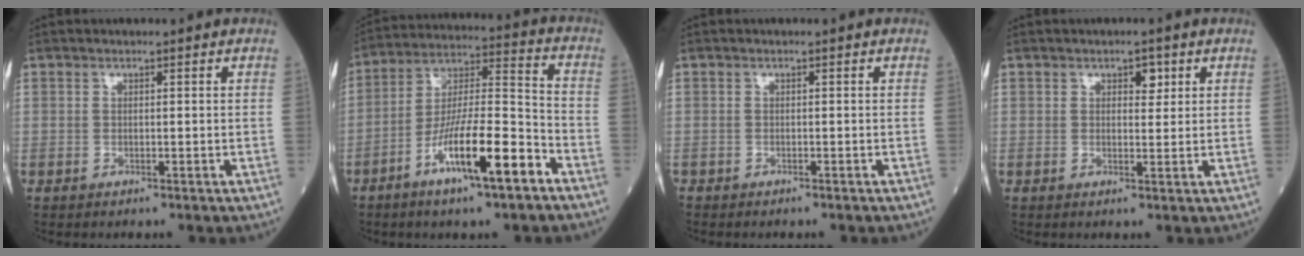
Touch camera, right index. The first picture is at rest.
{"total": 14.4, "force": [-7.4, 1.8, 12.2], "torque": [-0.218, -0.005, -0.132]}
{"total": 0.8, "force": [-0.8, 0.1, 0.2], "torque": [-0.002, 0.000, -0.014]}
{"total": 2.1, "force": [1.1, 1.1, 1.5], "torque": [-0.016, 0.002, 0.014]}